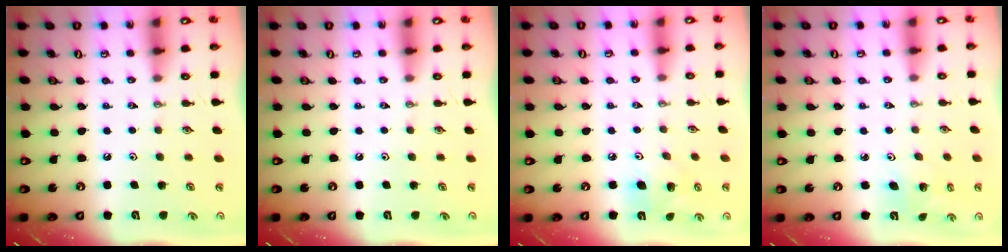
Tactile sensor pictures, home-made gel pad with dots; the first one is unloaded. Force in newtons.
{"total": 0.0}
{"total": 9.0, "press": 8.8, "slide": 1.4}
{"total": 2.7, "press": 2.7, "slide": 0.1}